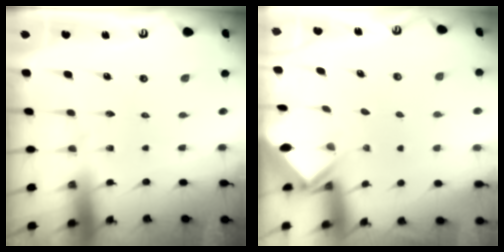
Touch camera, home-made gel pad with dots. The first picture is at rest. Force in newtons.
{"total": 2.6, "press": 2.6, "slide": 0.2}